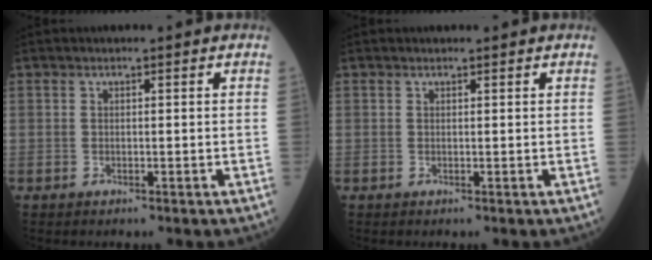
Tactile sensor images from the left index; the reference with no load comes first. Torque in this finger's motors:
{"motor_torque": [0.05, 0.03, 0.00, -0.01]}